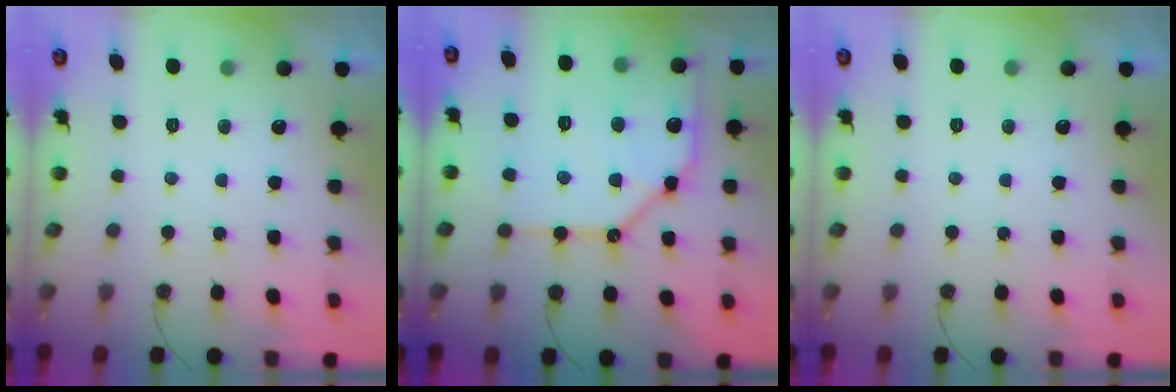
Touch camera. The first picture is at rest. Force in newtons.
{"total": 16.5, "press": 16.4, "slide": 2.1}
{"total": 0.0}